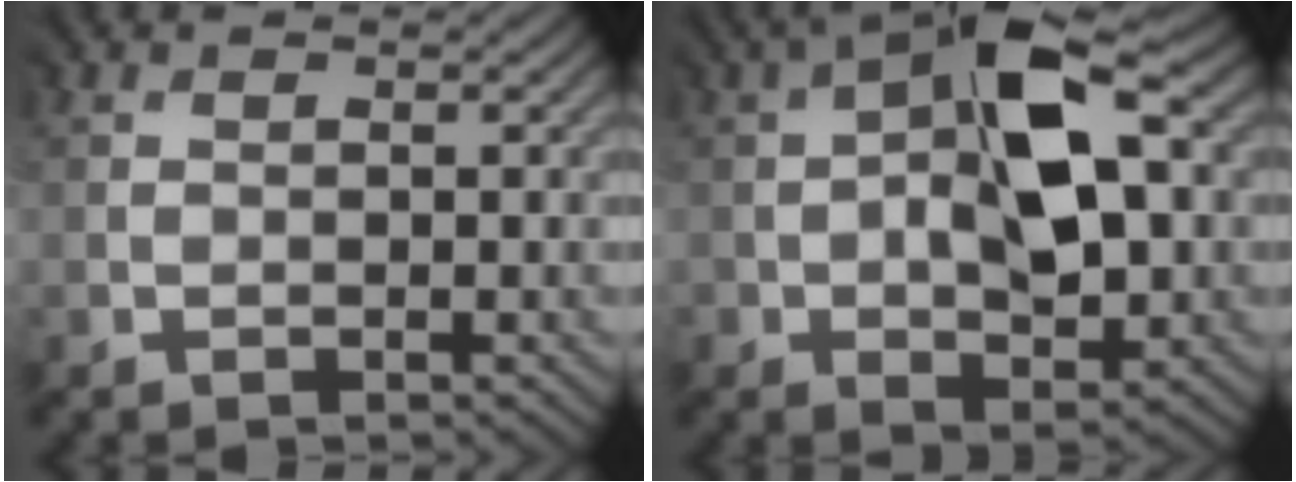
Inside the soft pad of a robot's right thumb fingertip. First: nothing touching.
{"total": 10.8, "force": [1.1, 6.0, 8.9], "torque": [-0.158, 0.010, 0.016]}